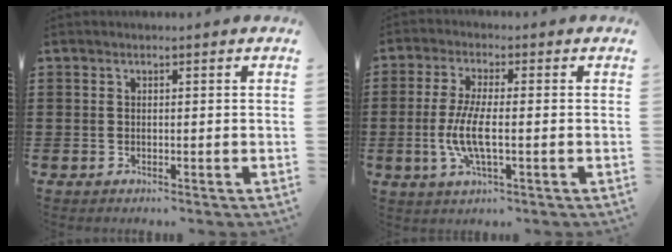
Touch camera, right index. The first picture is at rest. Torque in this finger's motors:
{"motor_torque": [1.80, 0.34, 0.85, 0.21]}